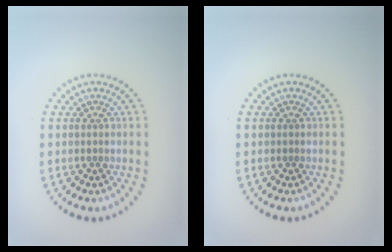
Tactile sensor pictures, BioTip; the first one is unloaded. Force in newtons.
{"total": 0.0}